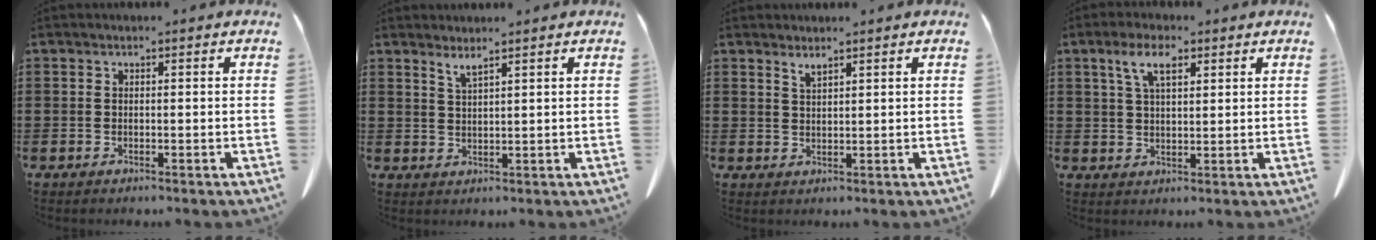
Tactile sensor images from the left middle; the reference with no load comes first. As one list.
[{"total": 2.2, "force": [1.9, -0.2, 1.0], "torque": [-0.023, -0.003, 0.037]}, {"total": 1.9, "force": [1.7, 0.1, 0.9], "torque": [-0.021, -0.003, 0.033]}, {"total": 5.6, "force": [3.1, 2.2, 4.1], "torque": [-0.084, 0.004, 0.053]}]